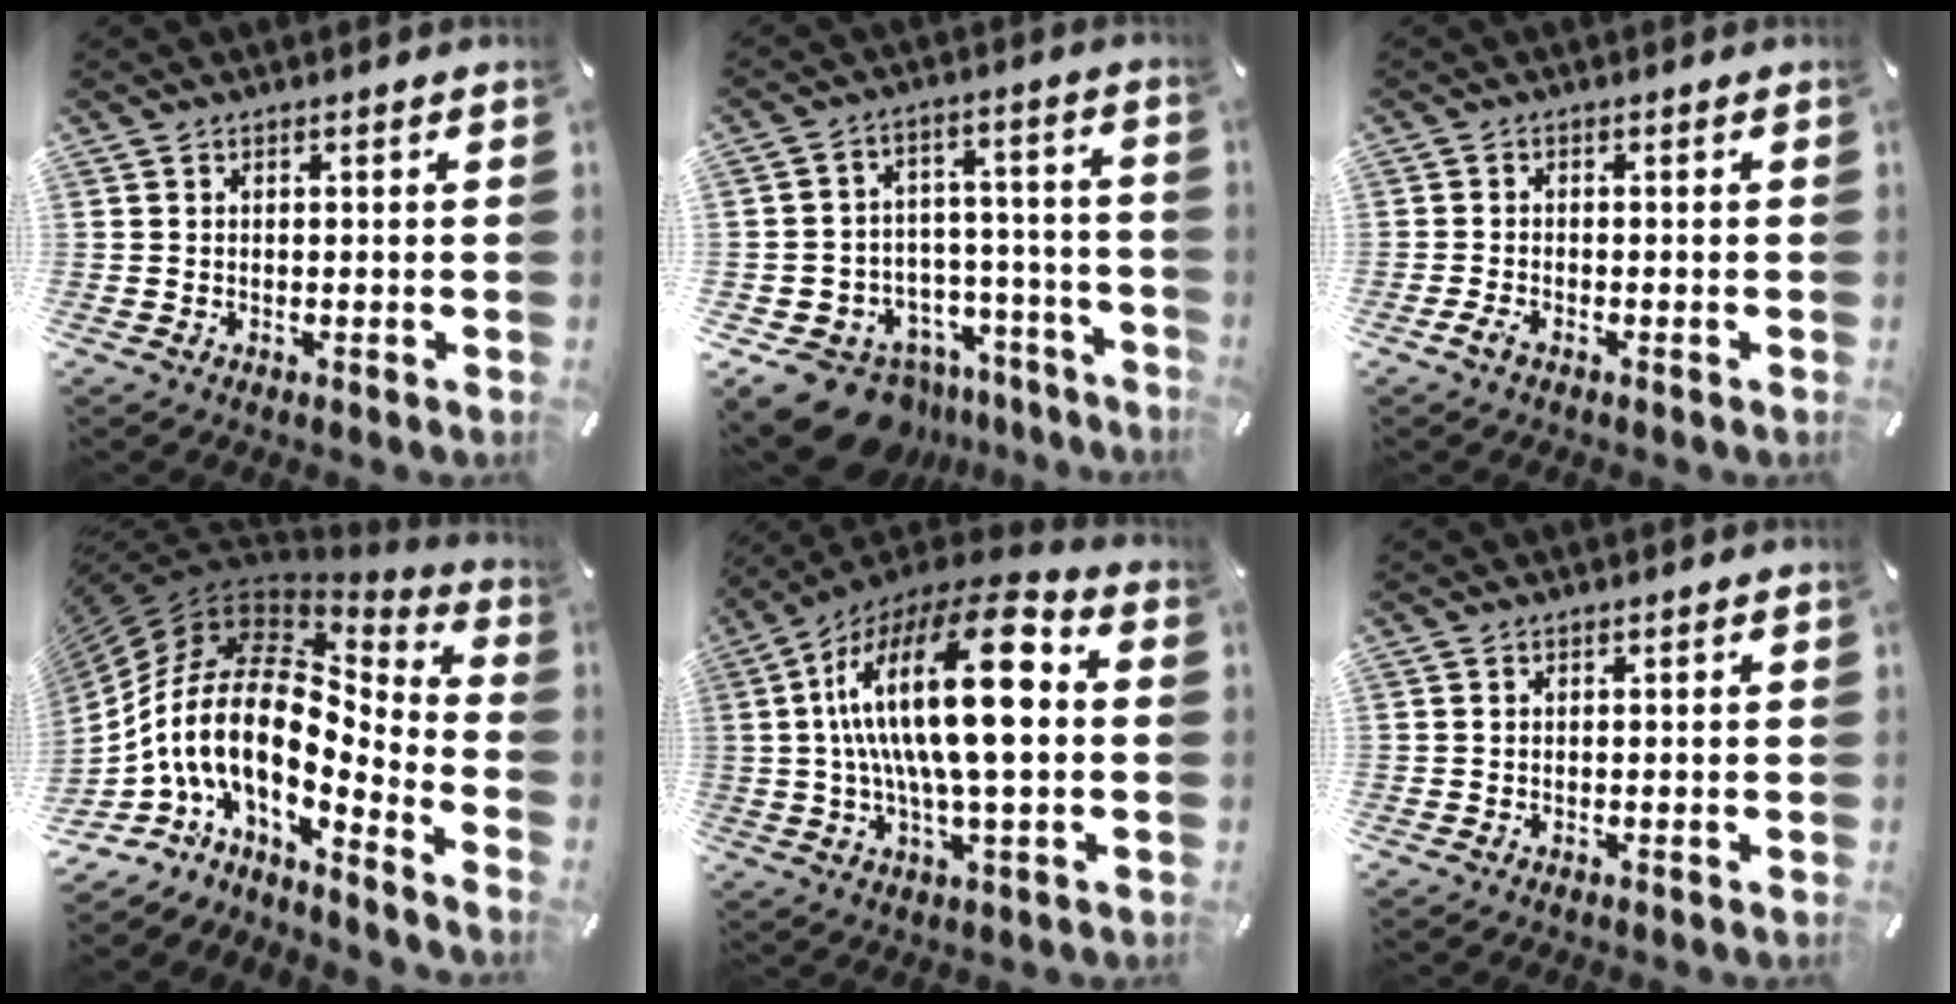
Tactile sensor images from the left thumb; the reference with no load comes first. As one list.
[{"total": 13.2, "force": [-9.8, 7.9, 4.2], "torque": [-0.062, 0.065, -0.161]}, {"total": 1.8, "force": [-1.2, 0.6, 1.1], "torque": [-0.024, 0.002, -0.023]}, {"total": 19.1, "force": [-1.0, 10.7, 15.8], "torque": [-0.333, -0.046, -0.026]}, {"total": 25.2, "force": [3.0, 9.0, 23.4], "torque": [-0.442, -0.006, 0.042]}, {"total": 0.0}]